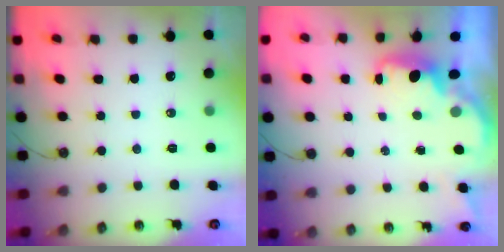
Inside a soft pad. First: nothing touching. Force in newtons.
{"total": 1.2, "press": 1.0, "slide": 0.6}